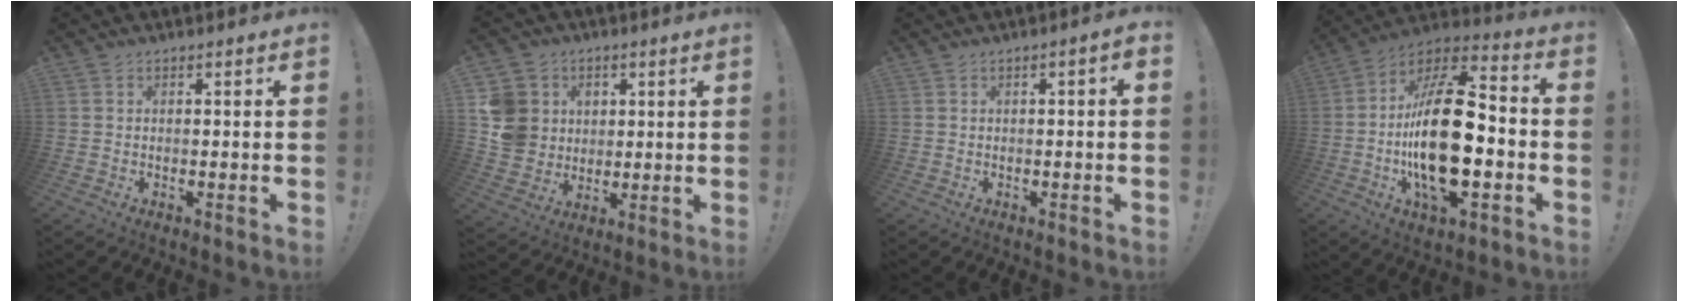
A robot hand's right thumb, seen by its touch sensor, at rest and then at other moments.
{"total": 12.0, "force": [2.8, 11.1, 3.8], "torque": [-0.068, -0.012, 0.061]}
{"total": 1.2, "force": [-0.3, 0.0, 1.2], "torque": [-0.019, 0.002, -0.006]}
{"total": 25.9, "force": [-4.0, 11.6, 22.8], "torque": [-0.437, 0.022, -0.066]}